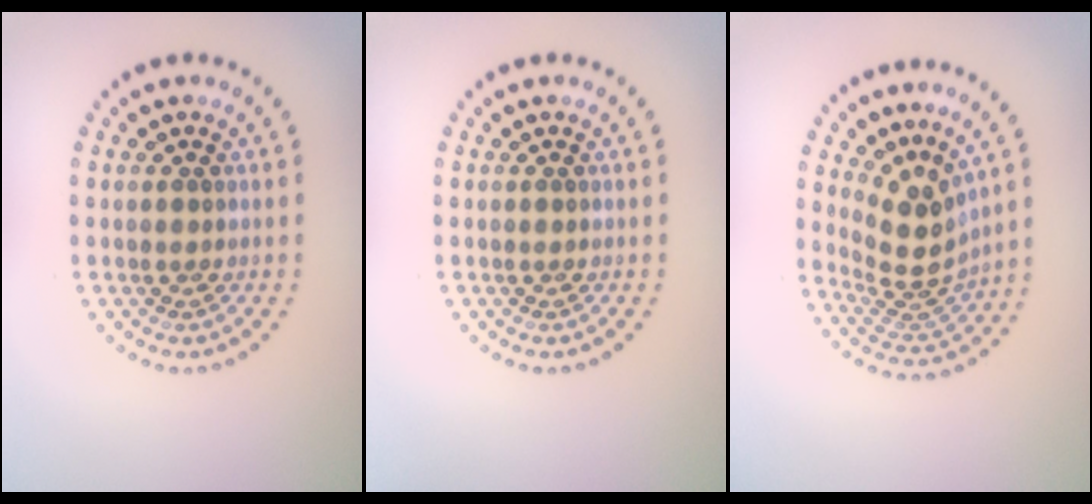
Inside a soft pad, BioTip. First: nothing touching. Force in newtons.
{"total": 0.0}
{"total": 3.8, "press": 2.7, "slide": 2.7}